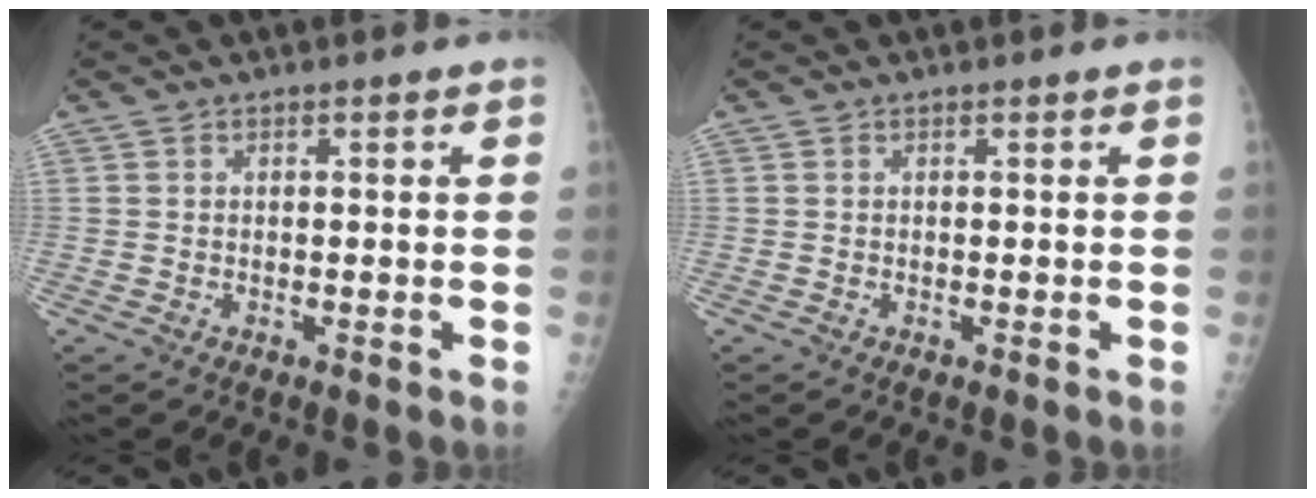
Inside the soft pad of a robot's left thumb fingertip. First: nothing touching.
{"total": 0.0}